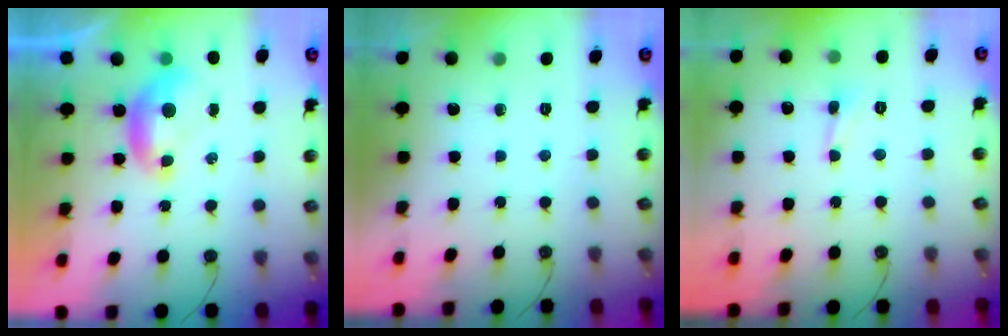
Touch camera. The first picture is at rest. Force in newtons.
{"total": 0.0}
{"total": 1.5, "press": 1.4, "slide": 0.5}